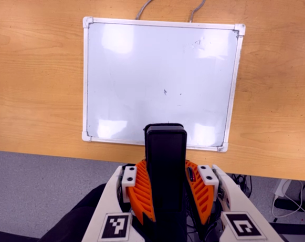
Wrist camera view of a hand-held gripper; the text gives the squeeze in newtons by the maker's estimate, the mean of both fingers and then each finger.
{"total": 8.5, "left": 7.1, "right": 9.9}